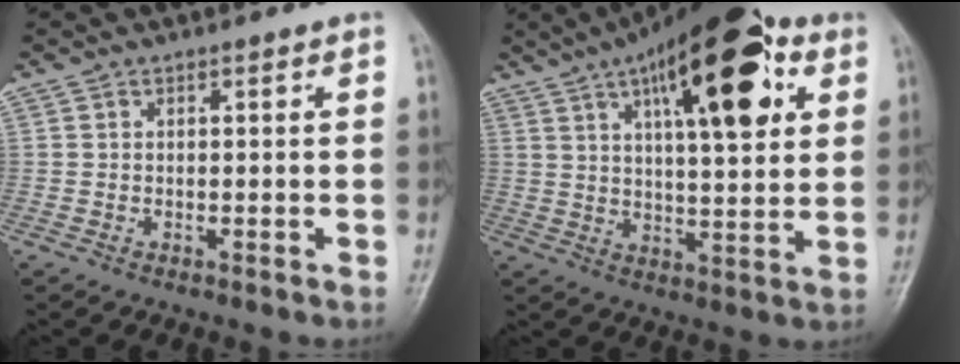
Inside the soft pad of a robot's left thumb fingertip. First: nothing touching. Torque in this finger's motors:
{"motor_torque": [1.99, 2.00, 1.59, -1.18, 0.43]}